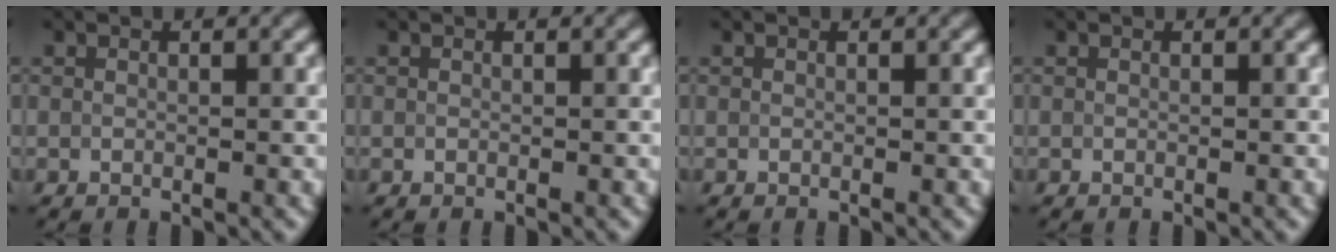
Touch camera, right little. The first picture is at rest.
{"total": 0.0}
{"total": 0.0}
{"total": 0.0}